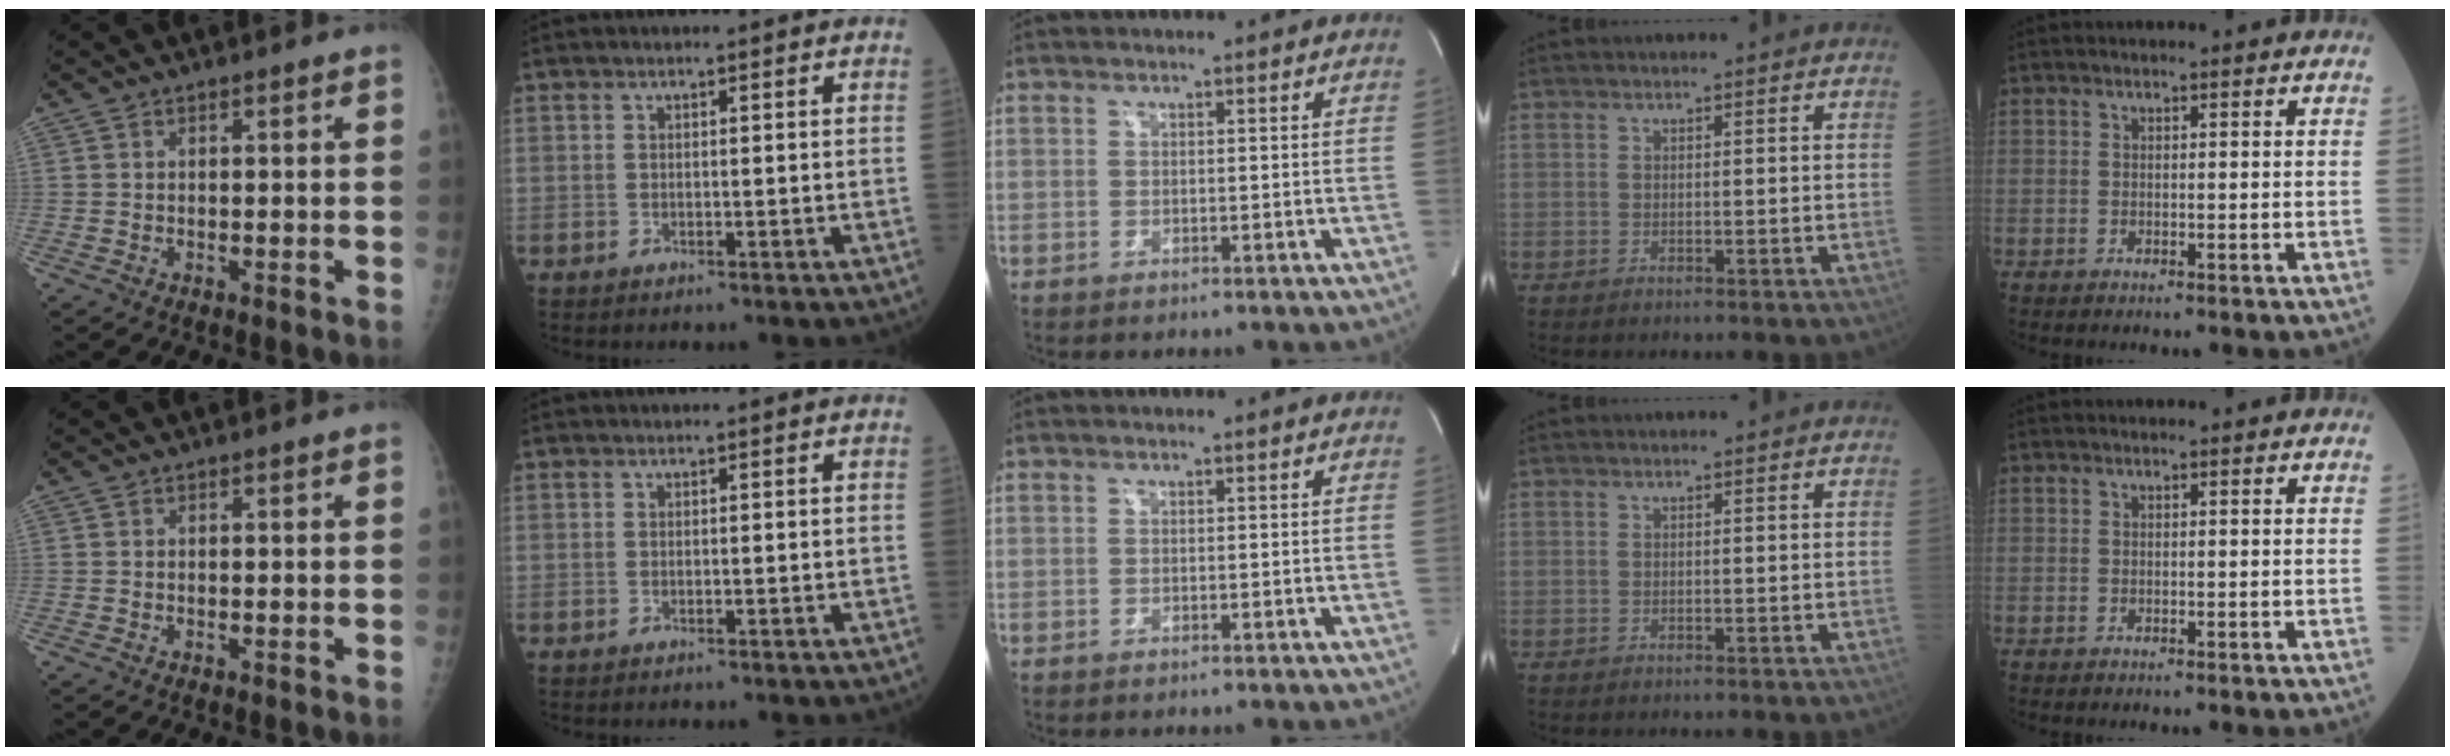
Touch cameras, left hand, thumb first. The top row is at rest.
{}